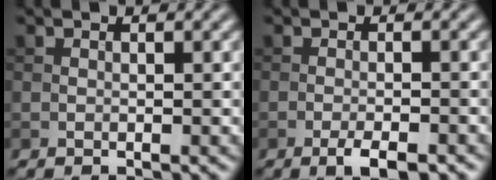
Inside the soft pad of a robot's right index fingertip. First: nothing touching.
{"total": 2.9, "force": [-1.8, 0.6, 2.2], "torque": [-0.040, -0.002, -0.032]}